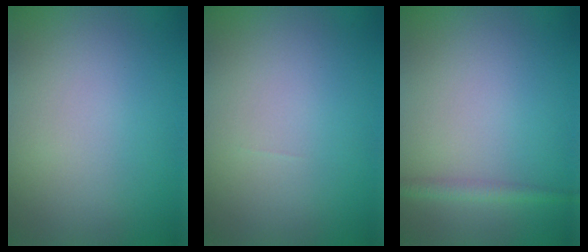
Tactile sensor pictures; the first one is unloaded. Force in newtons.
{"total": 0.0}
{"total": 1.4, "press": 1.4, "slide": 0.1}